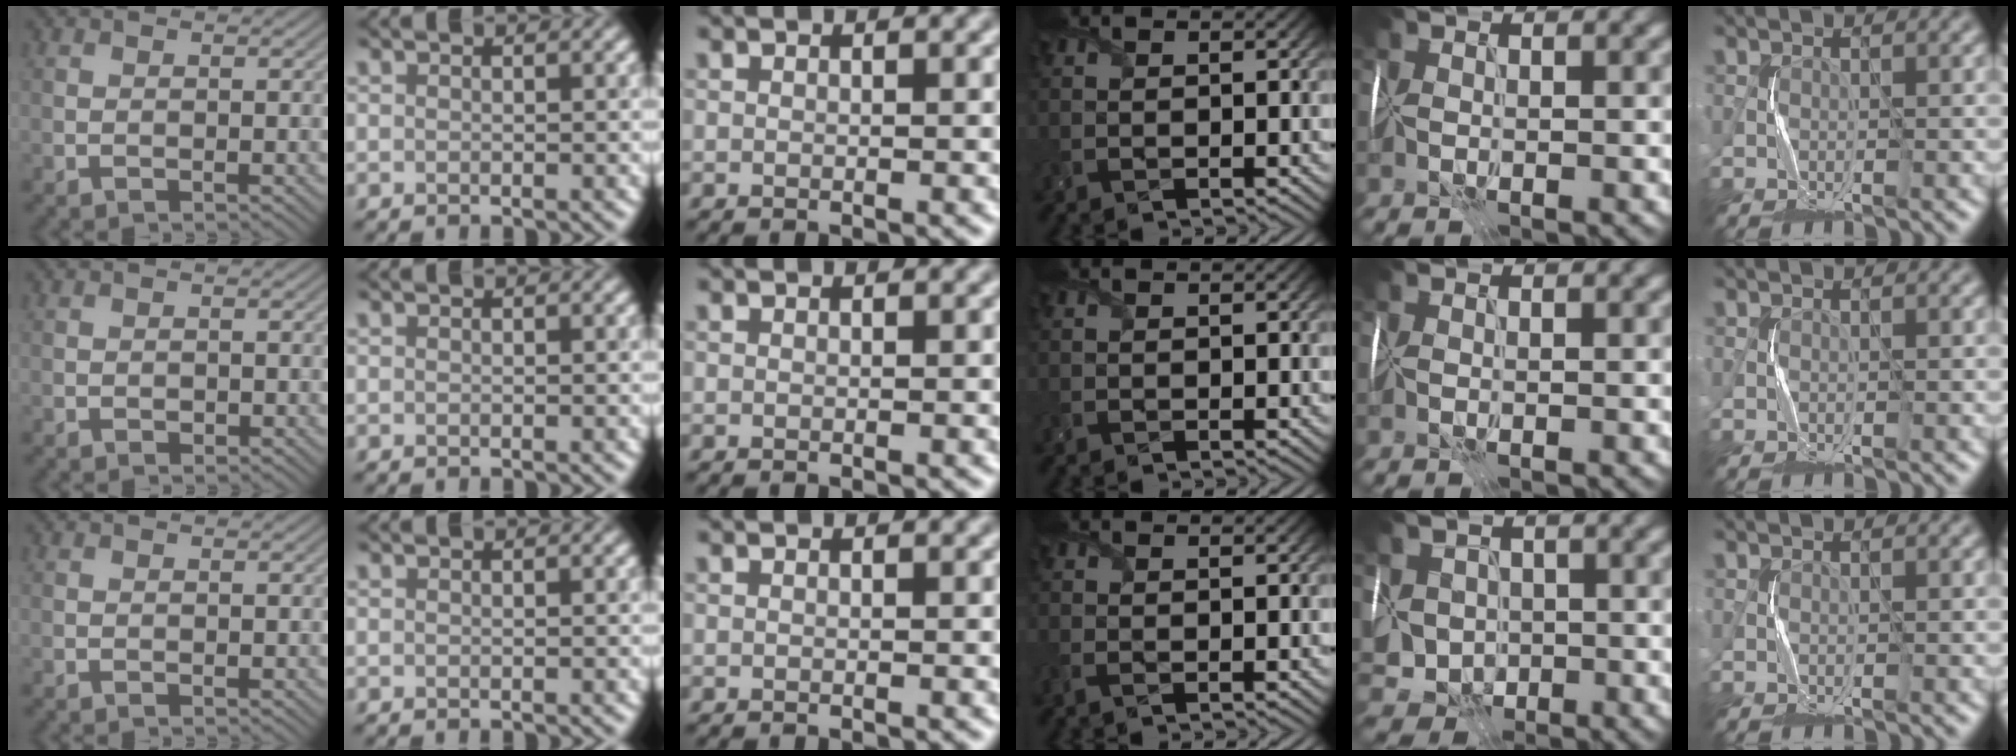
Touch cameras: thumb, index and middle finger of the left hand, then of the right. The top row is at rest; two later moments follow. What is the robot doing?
{"motion": "wrap", "object": "cellophane"}